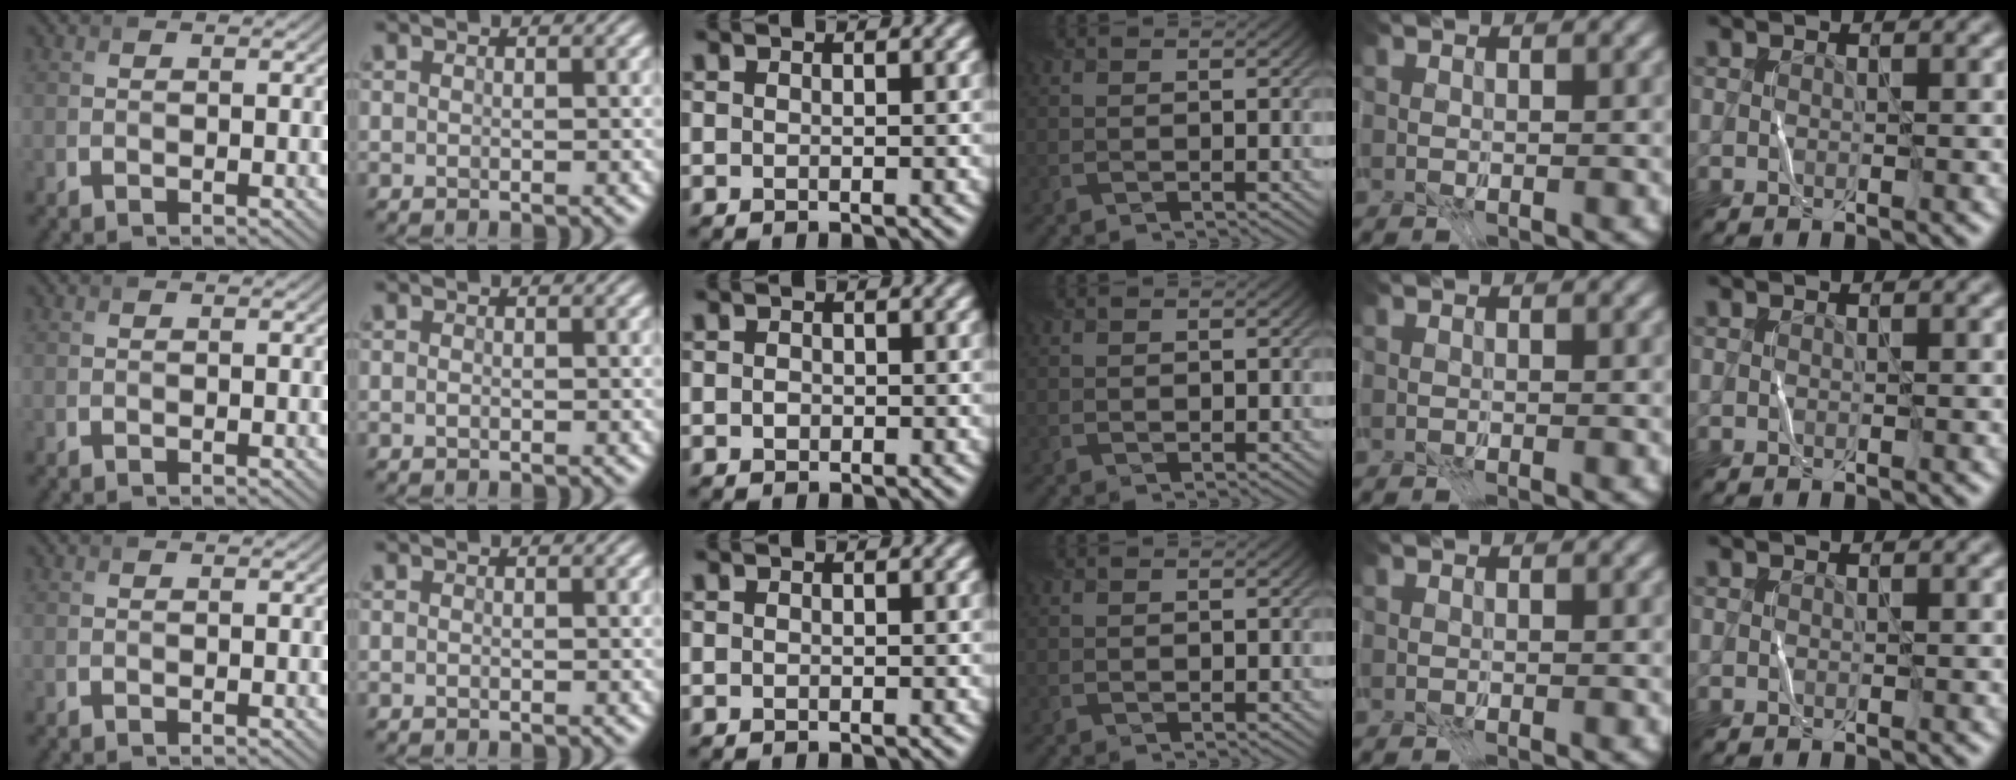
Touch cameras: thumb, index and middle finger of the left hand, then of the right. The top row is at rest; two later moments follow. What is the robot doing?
{"motion": "fold", "object": "coffee filter"}